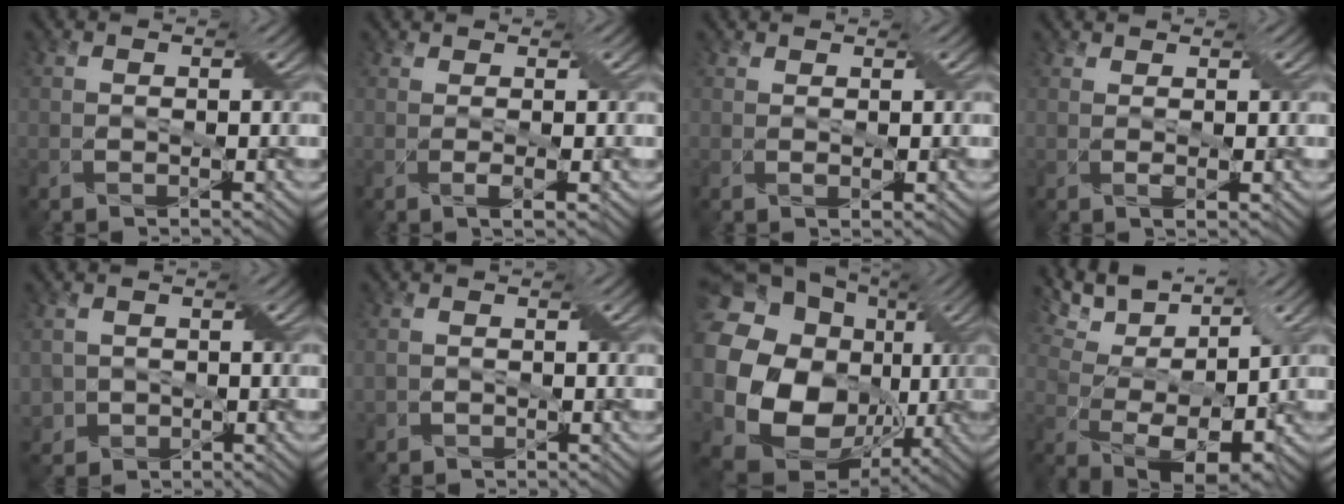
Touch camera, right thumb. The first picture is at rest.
{"total": 1.5, "force": [0.5, 0.1, 1.4], "torque": [-0.027, 0.002, 0.010]}
{"total": 1.0, "force": [0.8, 0.2, 0.7], "torque": [-0.013, 0.001, 0.016]}
{"total": 1.3, "force": [0.8, 0.1, 1.0], "torque": [-0.020, 0.001, 0.018]}
{"total": 2.8, "force": [-0.5, 2.8, 0.4], "torque": [-0.018, -0.002, -0.015]}
{"total": 1.2, "force": [-0.4, 1.1, 0.3], "torque": [-0.007, -0.004, -0.009]}
{"total": 22.4, "force": [2.5, 18.4, 12.5], "torque": [-0.319, -0.016, 0.056]}
{"total": 12.4, "force": [7.4, 5.2, 8.4], "torque": [-0.192, 0.027, 0.127]}